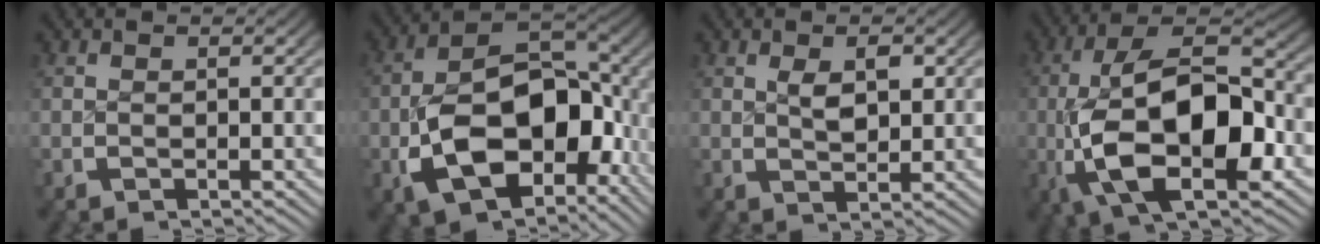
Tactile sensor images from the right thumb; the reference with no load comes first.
{"total": 18.6, "force": [-2.8, 12.1, 13.9], "torque": [-0.262, -0.059, -0.013]}
{"total": 2.2, "force": [0.7, 1.1, 1.8], "torque": [-0.031, -0.007, 0.021]}
{"total": 16.7, "force": [-1.6, 9.4, 13.7], "torque": [-0.269, -0.050, -0.007]}